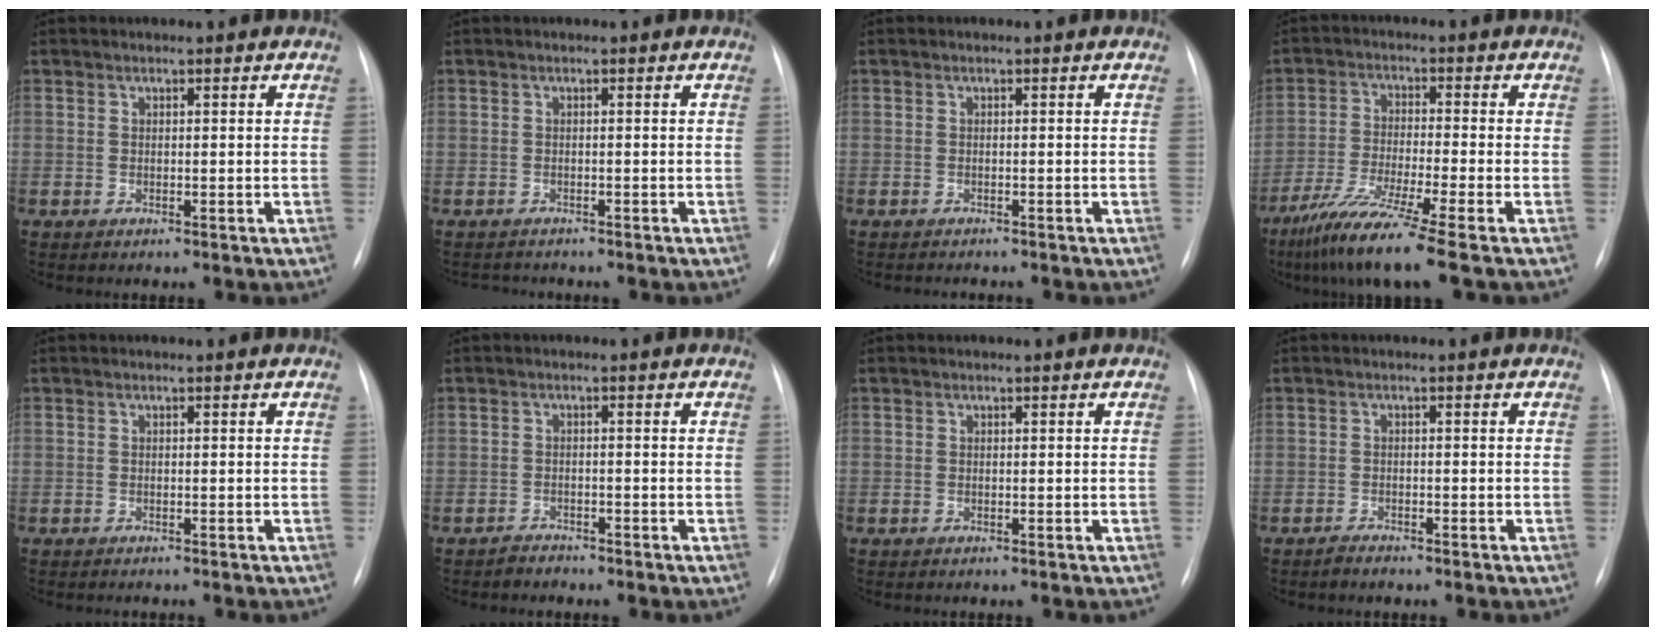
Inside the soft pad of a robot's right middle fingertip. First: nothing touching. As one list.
[{"total": 1.5, "force": [-1.4, 0.3, -0.2], "torque": [0.005, -0.007, -0.018]}, {"total": 1.7, "force": [-1.6, 0.2, 0.4], "torque": [-0.002, -0.007, -0.015]}, {"total": 10.7, "force": [-7.5, -1.5, 7.5], "torque": [-0.141, -0.045, -0.132]}, {"total": 0.9, "force": [-0.8, 0.2, 0.3], "torque": [-0.006, -0.004, -0.009]}, {"total": 1.5, "force": [-1.4, 0.5, -0.2], "torque": [-0.003, -0.002, -0.024]}, {"total": 0.0}, {"total": 1.3, "force": [-1.2, 0.2, 0.4], "torque": [-0.015, -0.003, -0.020]}]